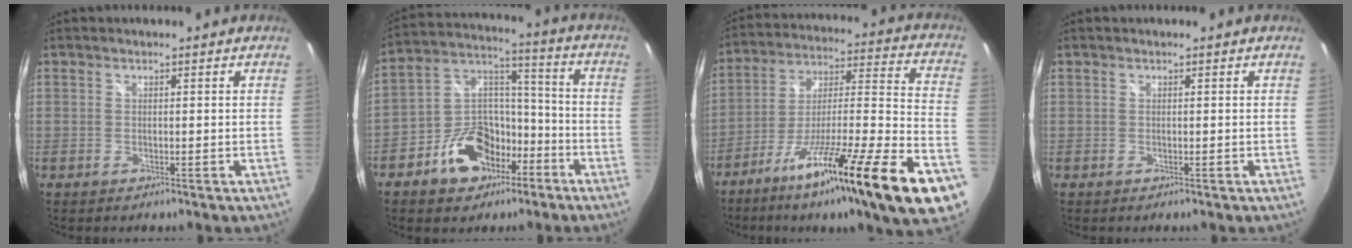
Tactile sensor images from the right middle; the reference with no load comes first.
{"total": 13.6, "force": [-7.4, 9.7, 6.1], "torque": [-0.129, 0.048, -0.106]}
{"total": 29.4, "force": [-17.9, 2.1, 23.2], "torque": [-0.328, -0.044, -0.278]}
{"total": 0.0}